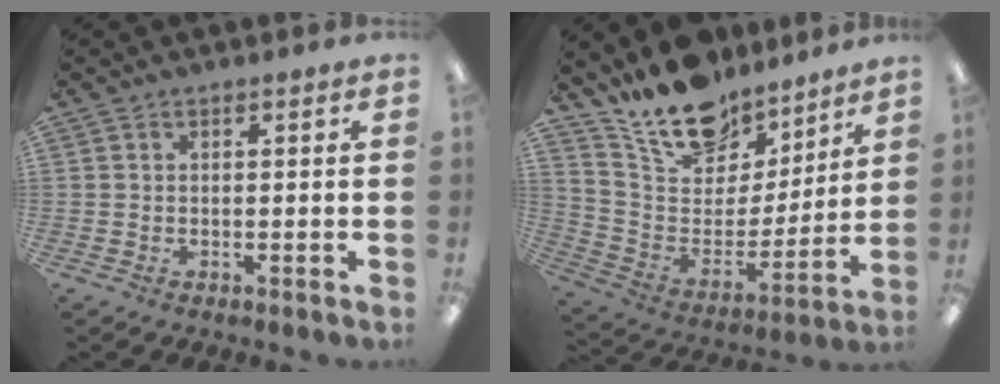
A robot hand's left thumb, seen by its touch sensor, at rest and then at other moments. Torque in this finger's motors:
{"motor_torque": [1.57, 1.50, 1.40, -1.37, 0.20]}